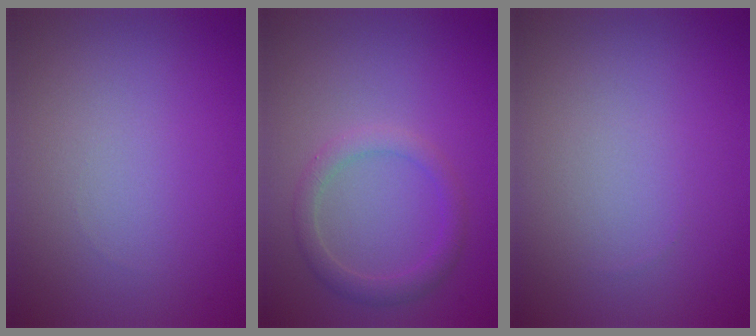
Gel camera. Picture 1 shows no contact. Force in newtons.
{"total": 2.1, "press": 2.1, "slide": 0.1}
{"total": 0.0}